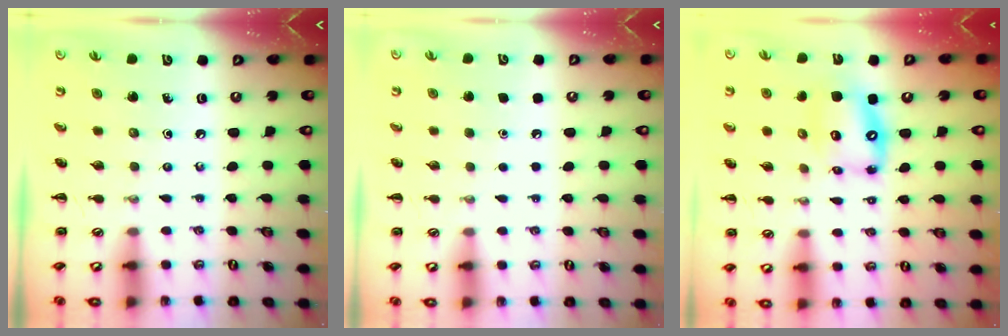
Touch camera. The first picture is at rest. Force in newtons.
{"total": 1.7, "press": 1.7, "slide": 0.1}
{"total": 13.0, "press": 12.5, "slide": 3.6}